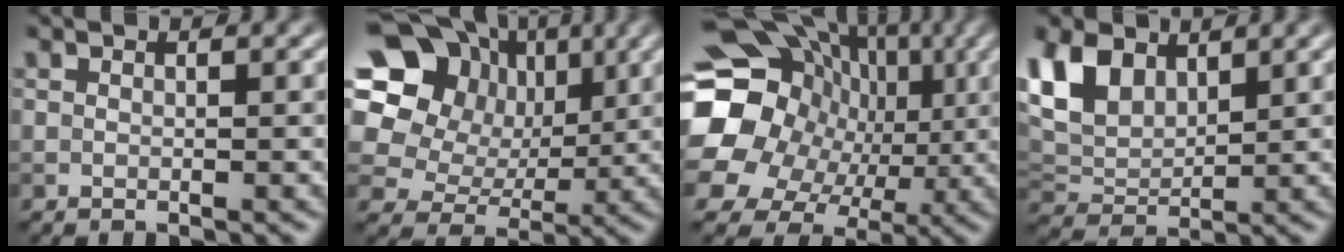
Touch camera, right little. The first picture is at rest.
{"total": 15.7, "force": [5.3, 13.0, 7.1], "torque": [-0.171, 0.042, 0.079]}
{"total": 20.4, "force": [1.6, 18.0, 9.4], "torque": [-0.206, 0.031, -0.011]}
{"total": 5.9, "force": [2.9, 3.8, 3.5], "torque": [-0.083, 0.003, 0.056]}